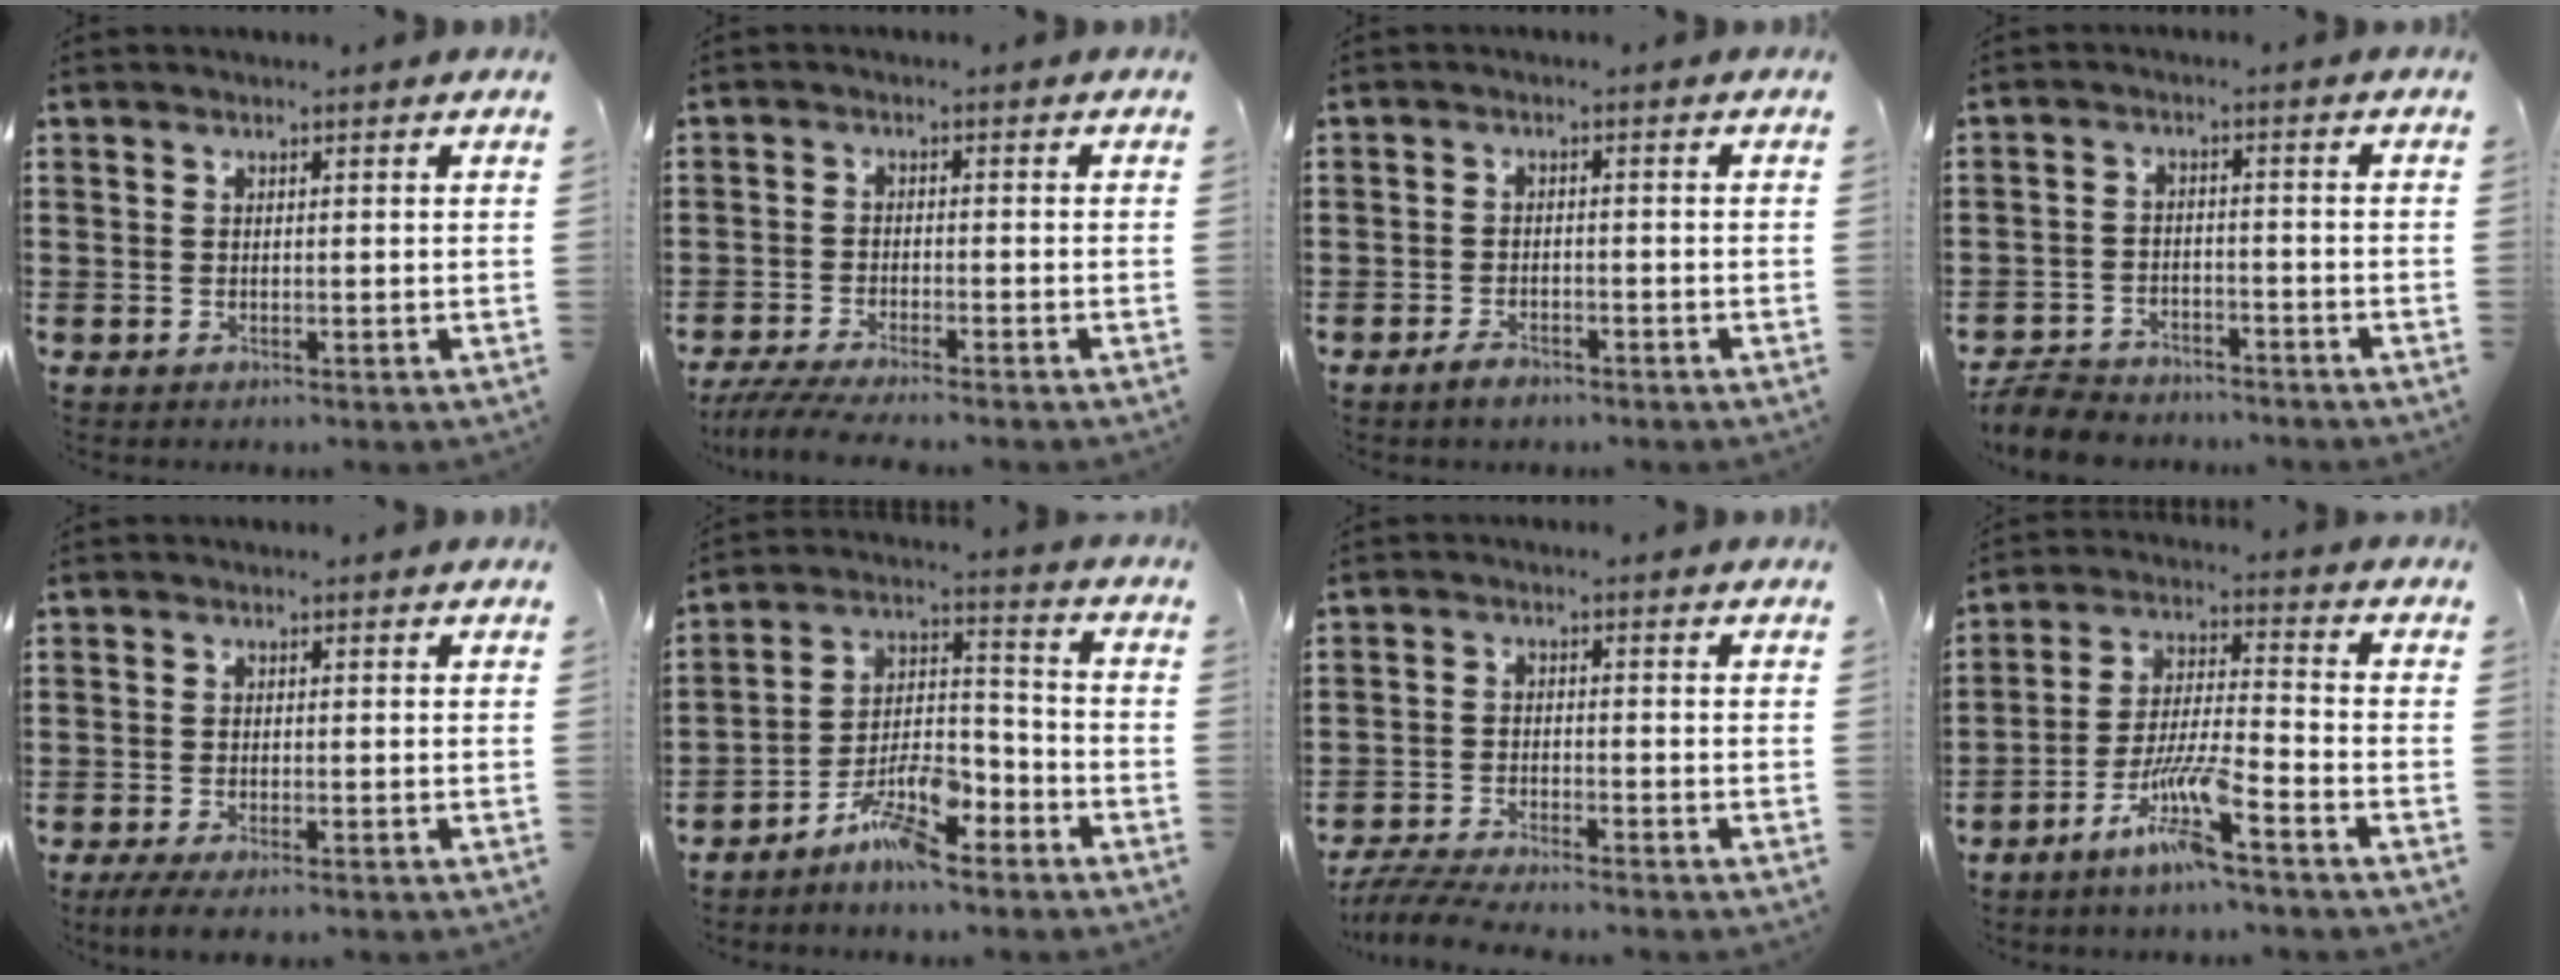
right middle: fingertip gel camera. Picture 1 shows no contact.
{"total": 3.8, "force": [-3.6, 0.0, 1.4], "torque": [-0.038, -0.013, -0.073]}
{"total": 2.0, "force": [-1.6, 0.7, 1.0], "torque": [-0.019, 0.002, -0.031]}
{"total": 5.6, "force": [-5.4, 1.1, 0.9], "torque": [-0.029, 0.008, -0.111]}
{"total": 1.7, "force": [-1.4, 0.1, 0.9], "torque": [-0.024, -0.001, -0.029]}
{"total": 9.8, "force": [-7.1, 3.0, 6.0], "torque": [-0.124, 0.012, -0.138]}
{"total": 4.7, "force": [-4.5, 0.1, 1.2], "torque": [-0.040, -0.011, -0.095]}
{"total": 9.2, "force": [-6.1, 0.6, 7.0], "torque": [-0.145, -0.008, -0.118]}